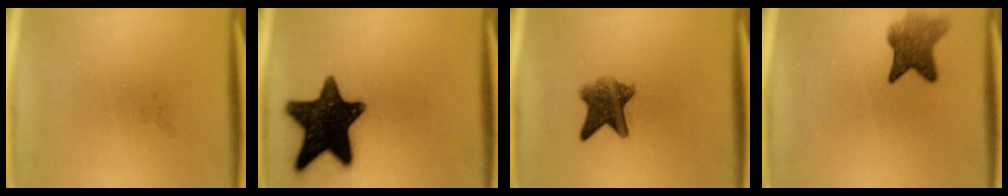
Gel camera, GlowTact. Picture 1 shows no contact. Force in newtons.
{"total": 16.9}
{"total": 6.5}
{"total": 5.6}